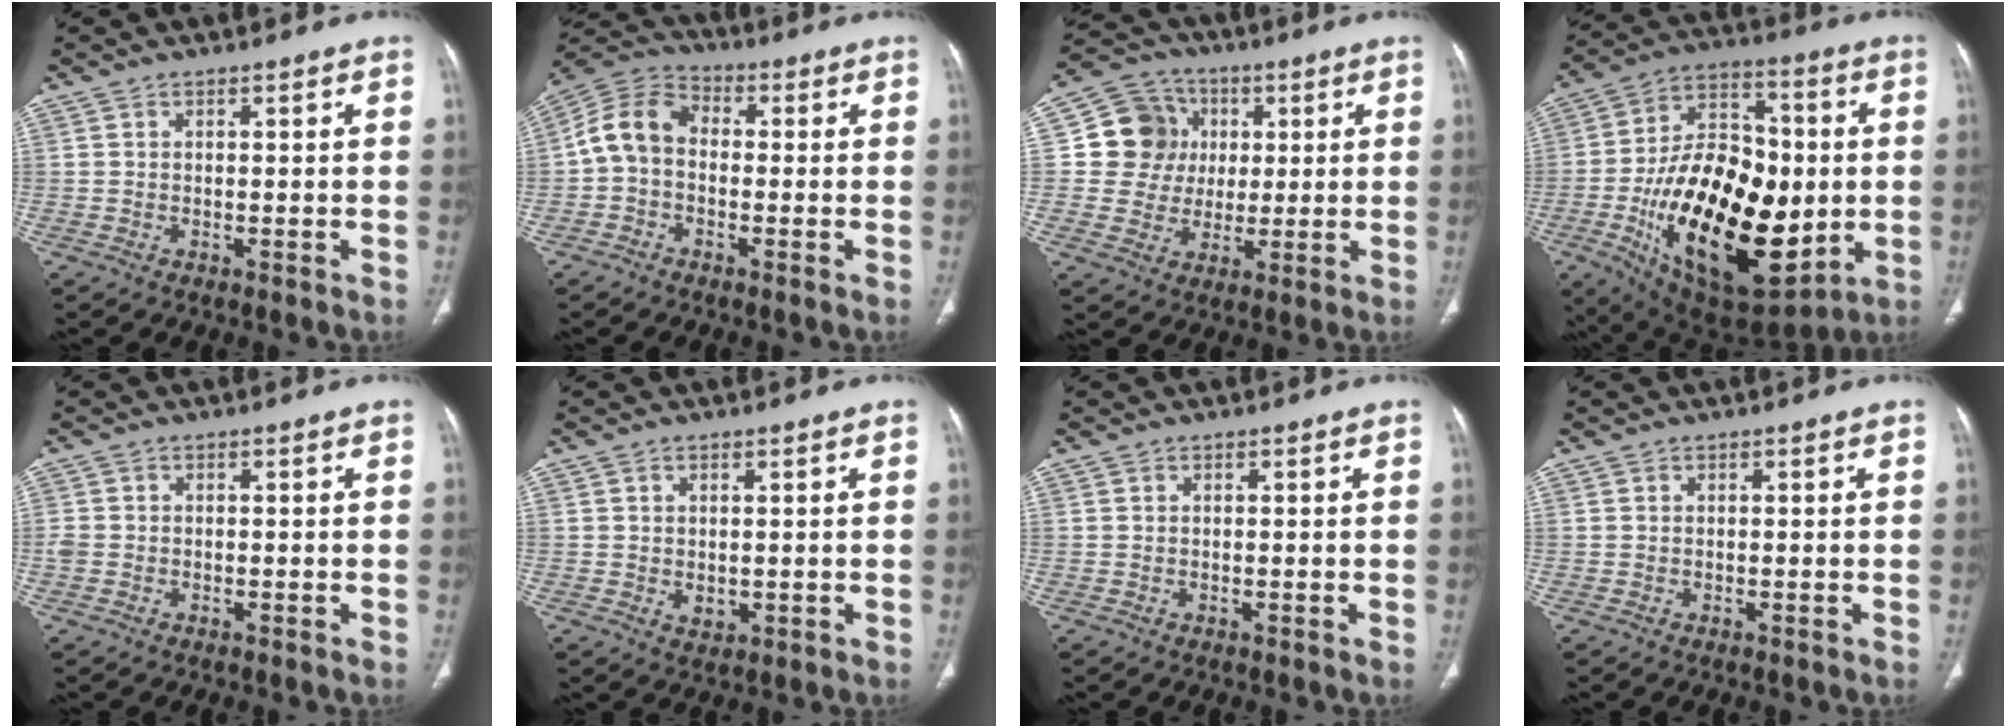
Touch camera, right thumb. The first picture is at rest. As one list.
[{"total": 8.8, "force": [-0.7, 6.5, 5.9], "torque": [-0.103, 0.028, -0.030]}, {"total": 11.8, "force": [2.2, 11.0, 3.7], "torque": [-0.032, 0.007, 0.036]}, {"total": 32.9, "force": [-5.1, 17.9, 27.1], "torque": [-0.469, -0.010, -0.060]}, {"total": 1.7, "force": [-0.3, 1.5, 0.8], "torque": [-0.018, 0.003, -0.007]}, {"total": 2.6, "force": [0.1, 1.8, 1.8], "torque": [-0.022, -0.006, 0.010]}, {"total": 0.0}, {"total": 0.0}]